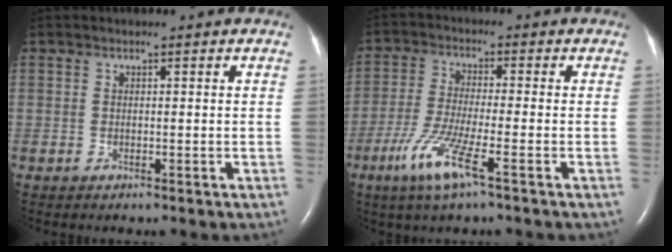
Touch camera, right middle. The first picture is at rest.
{"total": 8.1, "force": [-4.2, 0.2, 6.9], "torque": [-0.146, -0.018, -0.084]}